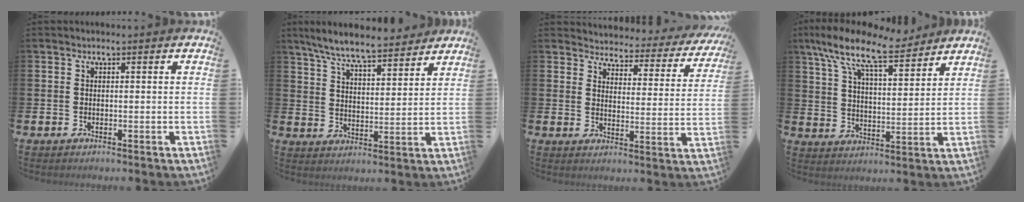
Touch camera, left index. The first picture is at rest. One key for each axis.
{"total": 7.6, "fx": 7.1, "fy": 0.8, "fz": 2.7, "tx": -0.079, "ty": -0.034, "tz": 0.126}
{"total": 3.2, "fx": 3.0, "fy": 1.0, "fz": 0.4, "tx": -0.024, "ty": -0.034, "tz": 0.041}
{"total": 11.0, "fx": 9.2, "fy": 3.0, "fz": 5.3, "tx": -0.129, "ty": -0.044, "tz": 0.160}